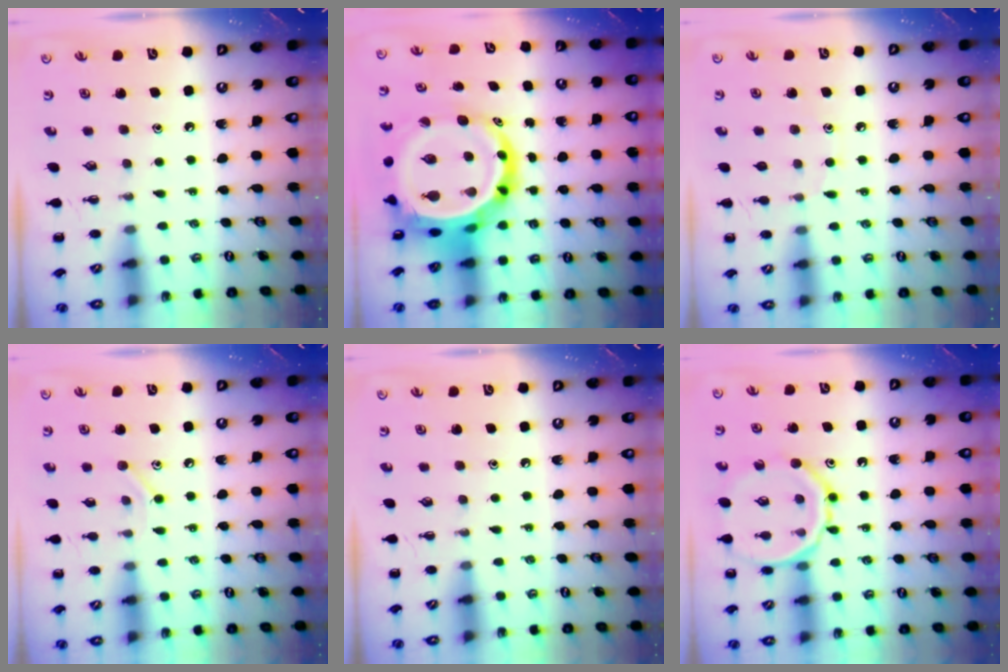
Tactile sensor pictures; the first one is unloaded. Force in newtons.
{"total": 16.0, "press": 15.5, "slide": 4.1}
{"total": 6.5, "press": 6.1, "slide": 2.3}
{"total": 6.7, "press": 6.5, "slide": 1.6}
{"total": 0.0}
{"total": 15.6, "press": 15.5, "slide": 2.0}